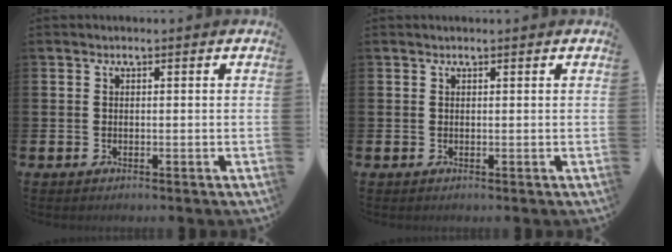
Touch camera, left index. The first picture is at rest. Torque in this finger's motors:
{"motor_torque": [0.22, -0.54, -0.09, 0.01]}